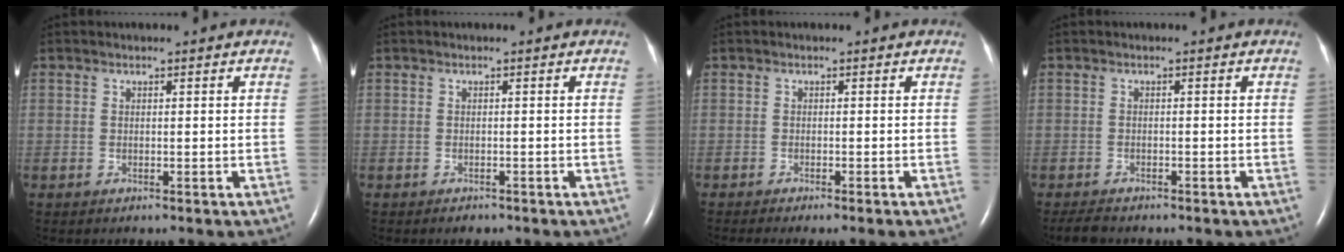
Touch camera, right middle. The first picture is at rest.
{"total": 0.9, "force": [-0.8, 0.5, 0.3], "torque": [-0.008, -0.001, -0.006]}
{"total": 2.9, "force": [-2.4, -0.3, 1.6], "torque": [-0.018, 0.000, -0.031]}
{"total": 2.4, "force": [-2.1, 0.7, 0.9], "torque": [-0.022, -0.006, -0.031]}